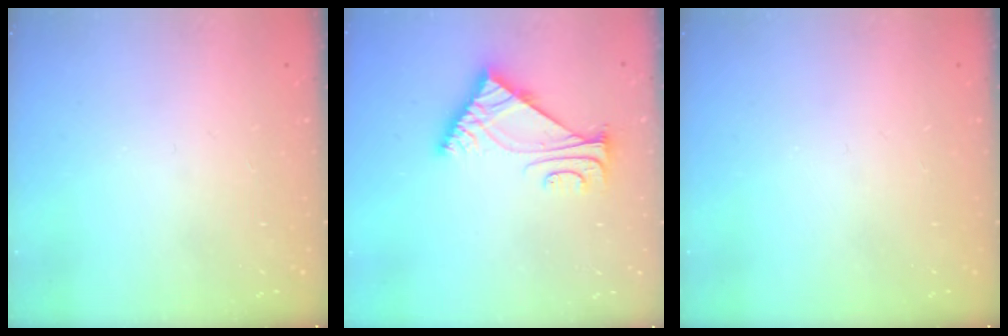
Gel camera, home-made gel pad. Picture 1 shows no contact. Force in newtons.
{"total": 6.6, "press": 6.6, "slide": 1.0}
{"total": 0.0}